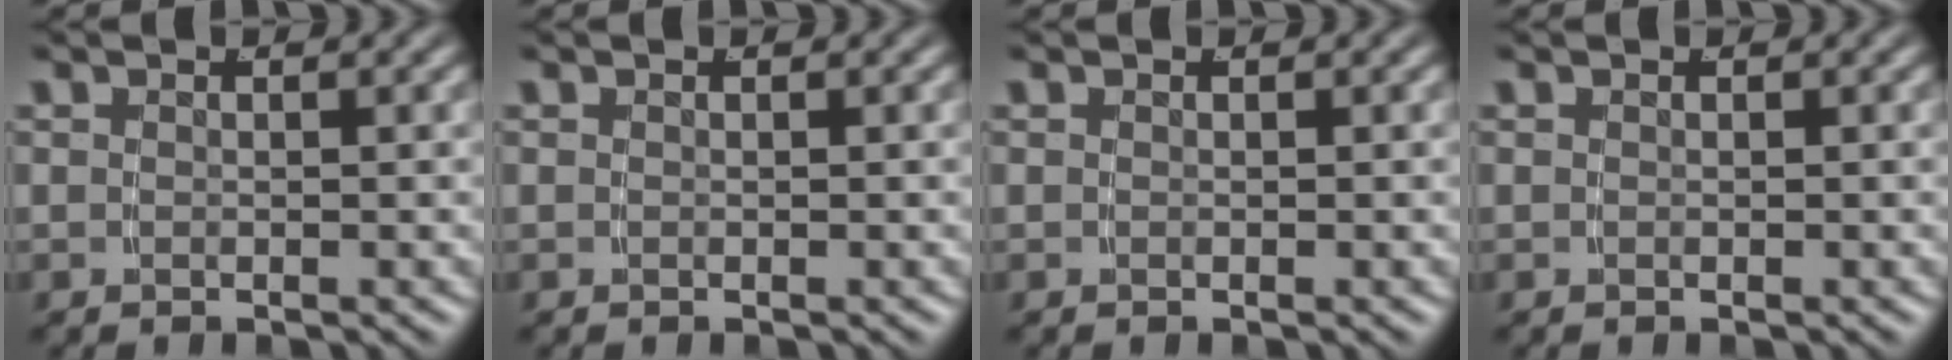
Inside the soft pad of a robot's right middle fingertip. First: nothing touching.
{"total": 0.0}
{"total": 0.0}
{"total": 0.0}